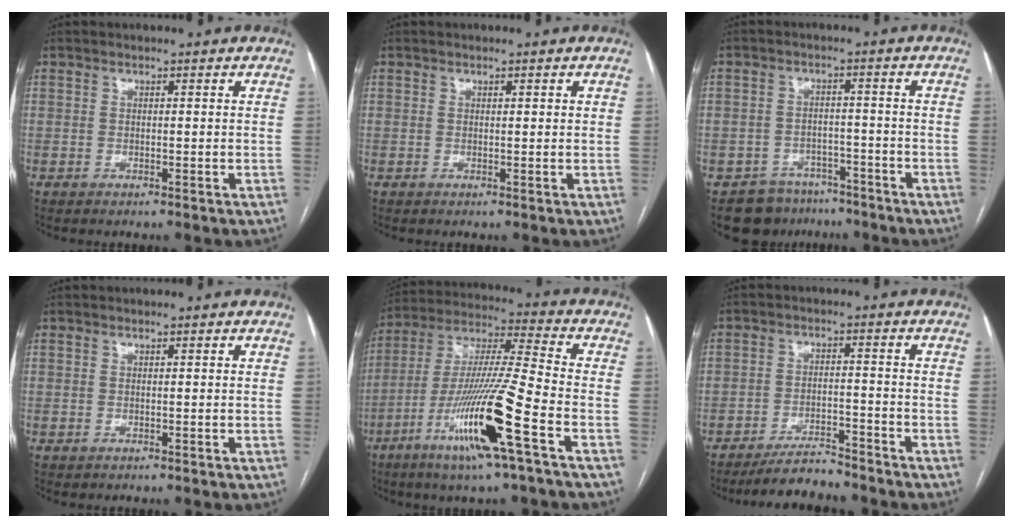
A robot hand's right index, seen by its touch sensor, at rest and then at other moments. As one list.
[{"total": 0.7, "force": [0.3, 0.2, 0.6], "torque": [-0.014, 0.001, 0.003]}, {"total": 6.9, "force": [-5.5, 4.2, -0.1], "torque": [0.015, 0.022, -0.081]}, {"total": 0.0}, {"total": 17.5, "force": [-7.6, -0.5, 15.8], "torque": [-0.326, -0.023, -0.143]}, {"total": 6.1, "force": [-5.7, 1.1, 1.6], "torque": [-0.028, -0.009, -0.099]}]